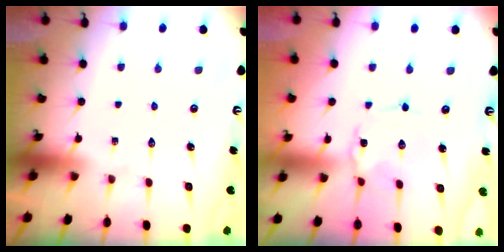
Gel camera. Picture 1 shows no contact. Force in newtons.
{"total": 1.9, "press": 1.9, "slide": 0.3}